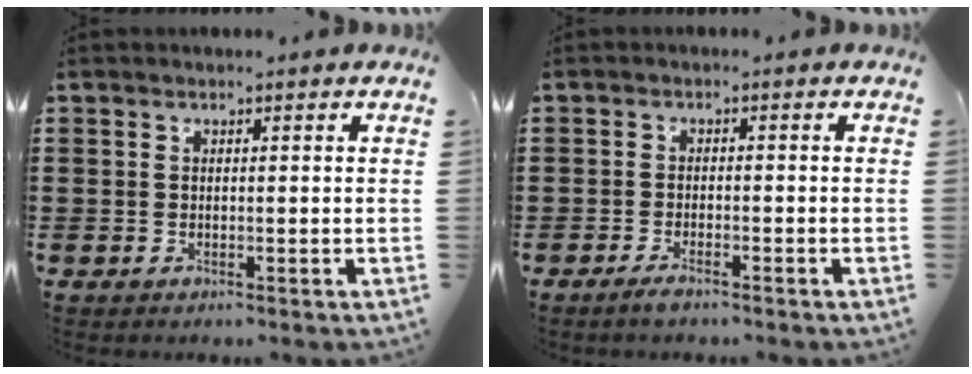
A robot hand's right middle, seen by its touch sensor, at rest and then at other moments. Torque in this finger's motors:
{"motor_torque": [1.23, 0.91, 0.01, 0.00]}